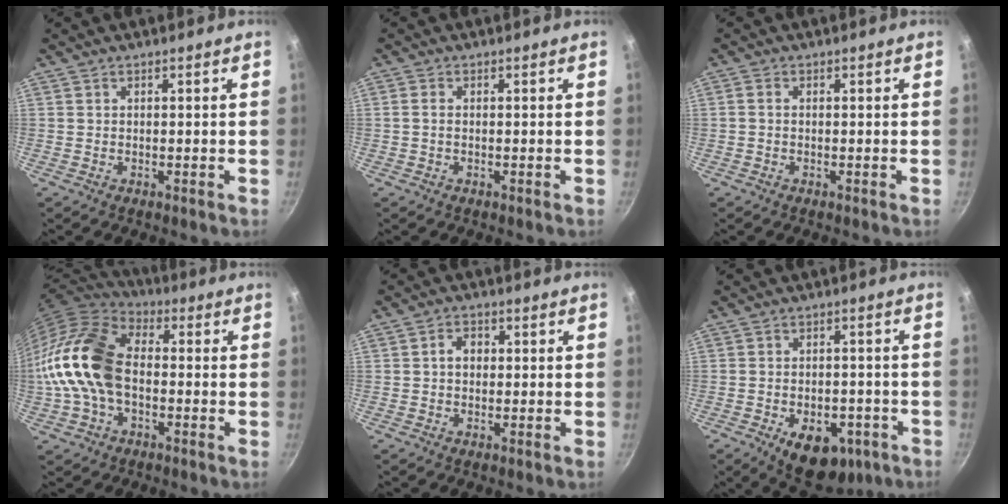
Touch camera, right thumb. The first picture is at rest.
{"total": 1.3, "force": [-0.1, 0.8, 1.0], "torque": [-0.025, 0.004, -0.004]}
{"total": 1.1, "force": [-0.1, 0.8, 0.7], "torque": [-0.015, 0.005, -0.004]}
{"total": 16.8, "force": [-1.5, 11.2, 12.4], "torque": [-0.223, 0.039, -0.044]}
{"total": 3.4, "force": [0.2, 2.6, 2.1], "torque": [-0.020, 0.011, 0.000]}
{"total": 12.8, "force": [-5.5, 7.8, 8.6], "torque": [-0.083, 0.014, -0.062]}